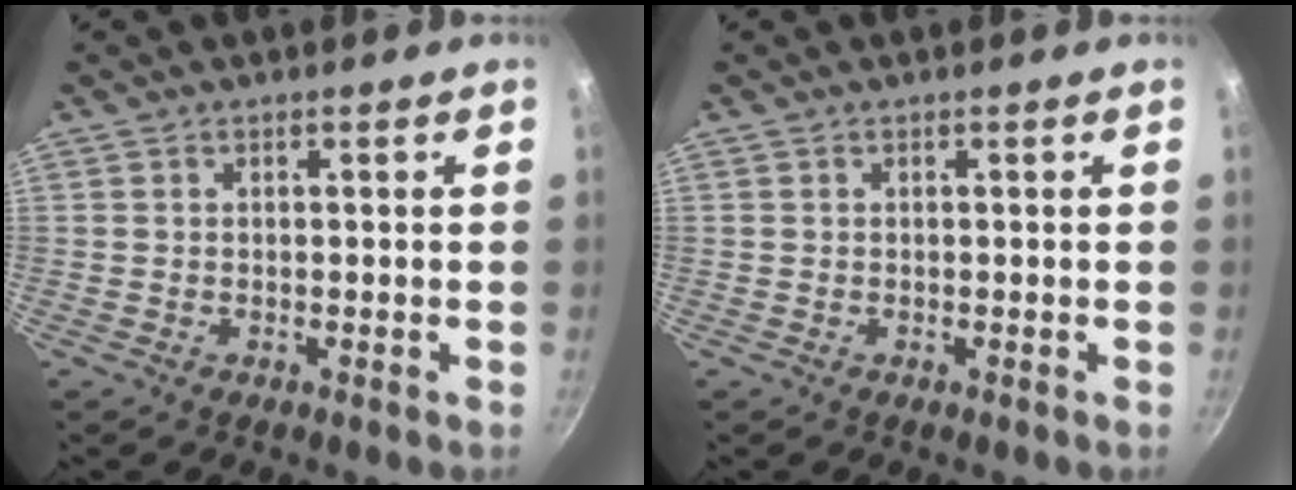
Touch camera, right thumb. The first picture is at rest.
{"total": 0.0}